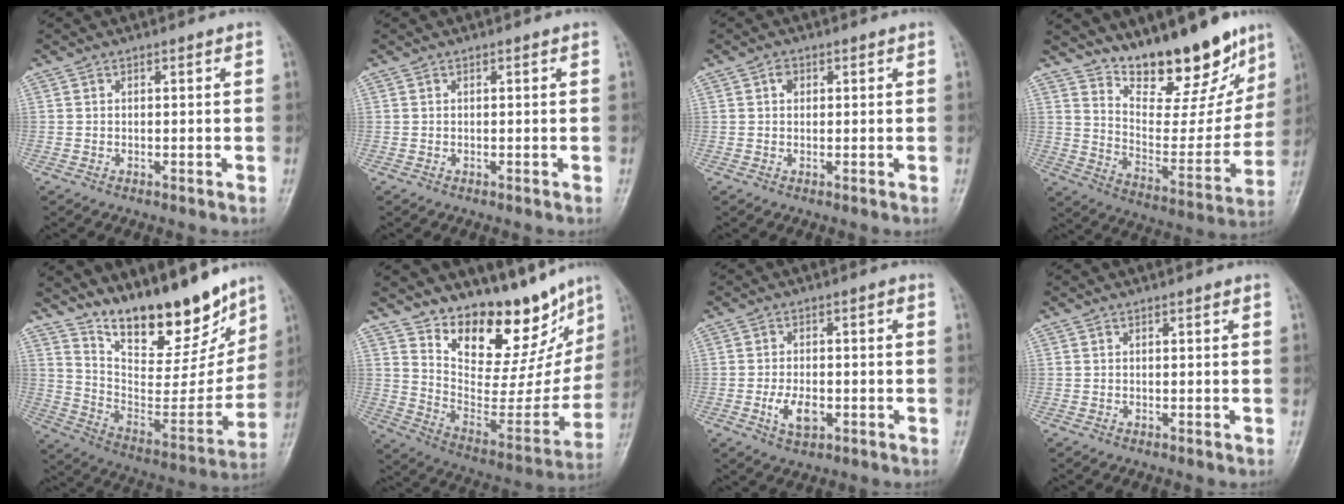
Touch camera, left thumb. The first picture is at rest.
{"total": 0.0}
{"total": 1.8, "force": [0.5, 1.5, 0.9], "torque": [-0.002, 0.002, 0.003]}
{"total": 19.8, "force": [14.9, 7.4, 10.7], "torque": [-0.100, -0.100, 0.240]}
{"total": 21.7, "force": [16.7, 7.6, 11.6], "torque": [-0.128, -0.100, 0.281]}
{"total": 20.5, "force": [16.6, 8.5, 8.4], "torque": [-0.060, -0.113, 0.256]}
{"total": 5.8, "force": [-1.8, 3.3, 4.4], "torque": [-0.074, 0.010, -0.030]}
{"total": 0.0}